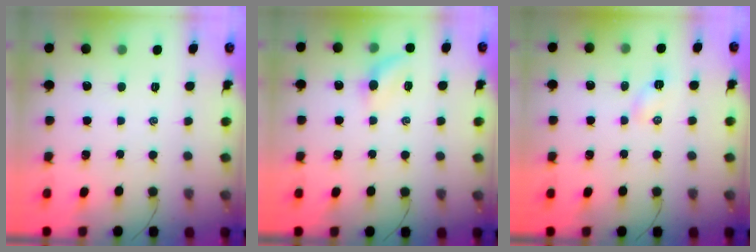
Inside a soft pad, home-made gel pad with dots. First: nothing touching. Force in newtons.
{"total": 6.4, "press": 6.2, "slide": 1.6}
{"total": 2.9, "press": 2.7, "slide": 1.0}